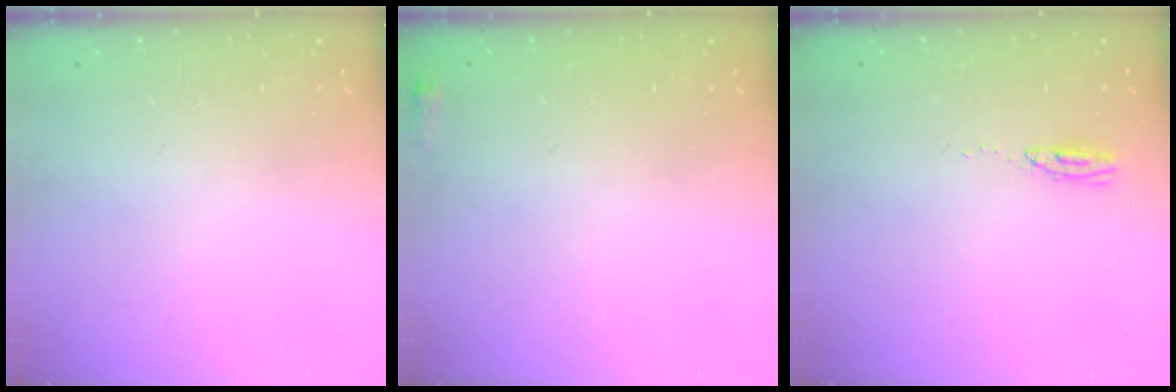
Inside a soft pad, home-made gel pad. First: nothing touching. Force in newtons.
{"total": 3.2, "press": 2.9, "slide": 1.3}
{"total": 3.6, "press": 3.4, "slide": 1.3}